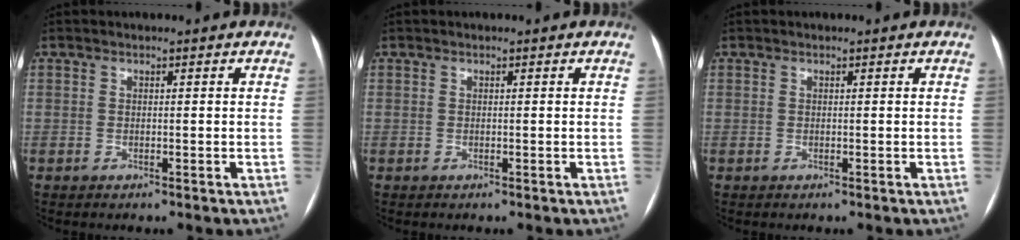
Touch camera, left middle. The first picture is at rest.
{"total": 0.0}
{"total": 0.0}